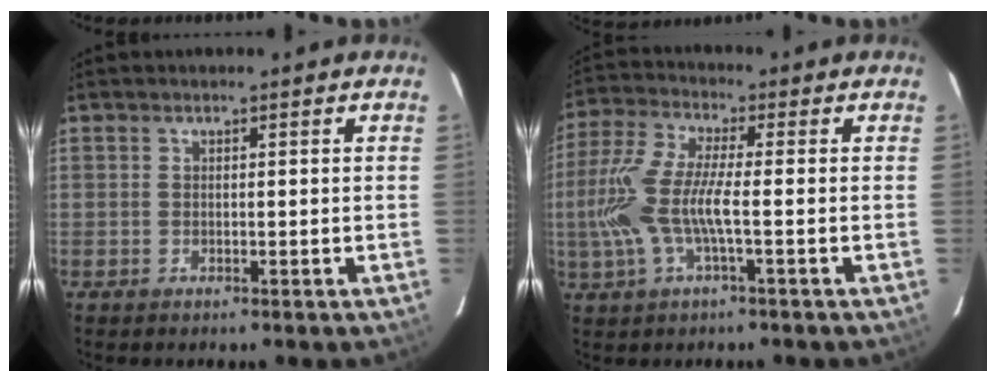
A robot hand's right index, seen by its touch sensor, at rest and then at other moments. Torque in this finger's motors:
{"motor_torque": [0.44, -0.12, 0.33, 0.19]}